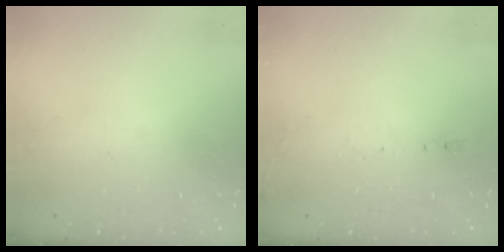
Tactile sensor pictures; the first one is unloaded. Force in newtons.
{"total": 5.6, "press": 5.3, "slide": 1.7}